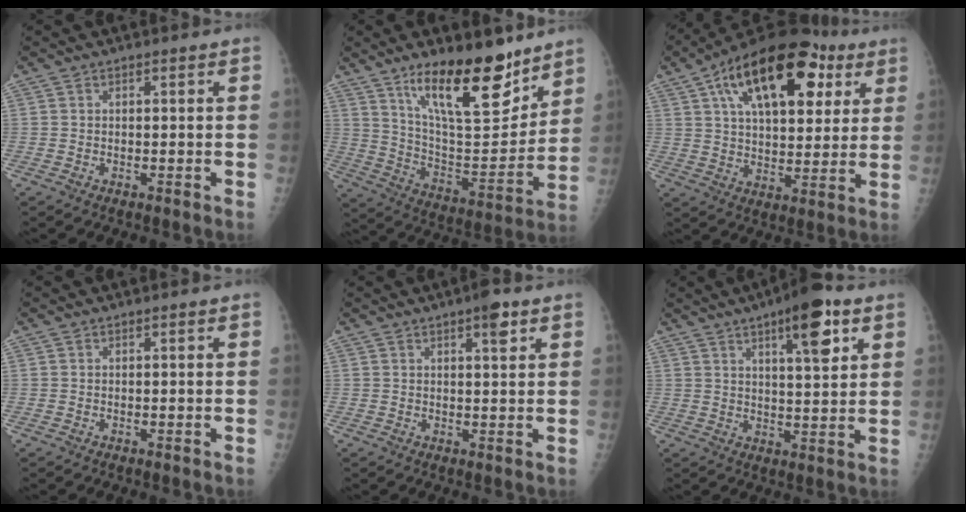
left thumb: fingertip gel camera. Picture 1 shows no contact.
{"total": 20.7, "force": [13.9, 7.0, 13.6], "torque": [-0.177, -0.091, 0.238]}
{"total": 24.4, "force": [10.5, 12.4, 18.3], "torque": [-0.260, 0.004, 0.164]}
{"total": 0.0}
{"total": 3.8, "force": [2.2, 1.0, 2.9], "torque": [-0.036, -0.009, 0.028]}
{"total": 11.4, "force": [5.8, 3.2, 9.3], "torque": [-0.120, -0.024, 0.081]}